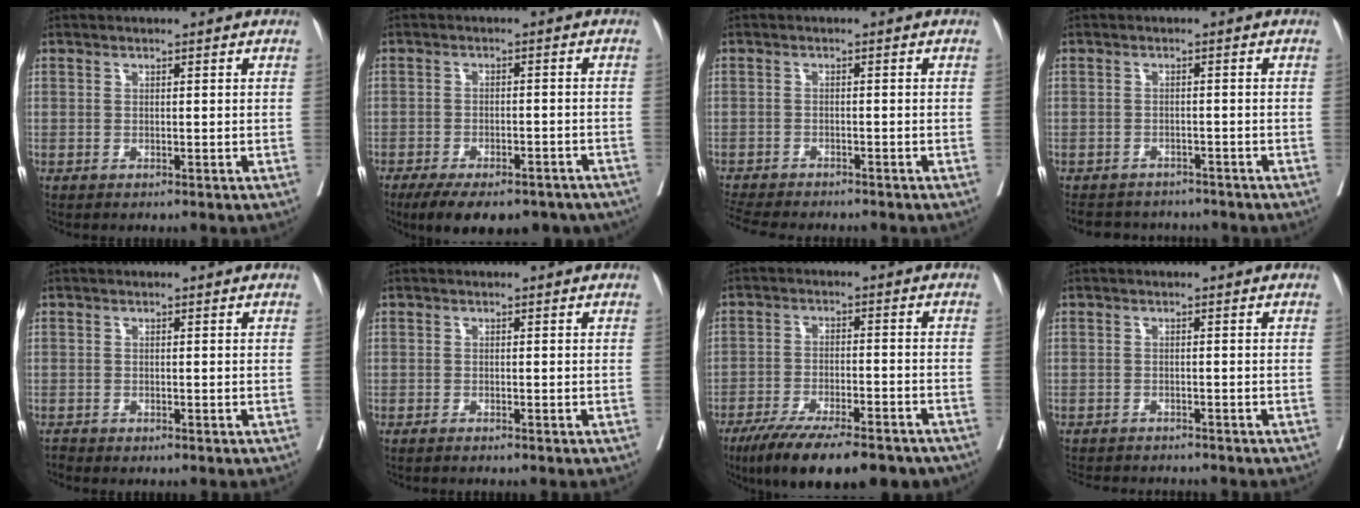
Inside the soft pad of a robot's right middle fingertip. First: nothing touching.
{"total": 15.7, "force": [-12.0, 6.2, 8.1], "torque": [-0.119, -0.005, -0.154]}
{"total": 9.7, "force": [-8.7, 1.8, 3.9], "torque": [-0.065, -0.013, -0.130]}
{"total": 7.5, "force": [-6.9, 2.7, 1.0], "torque": [-0.012, 0.004, -0.090]}
{"total": 0.5, "force": [-0.5, 0.0, -0.1], "torque": [-0.006, -0.006, -0.013]}
{"total": 1.4, "force": [-1.2, -0.2, 0.7], "torque": [-0.012, -0.001, -0.017]}
{"total": 17.6, "force": [-13.8, 4.2, 10.1], "torque": [-0.138, -0.012, -0.205]}
{"total": 7.8, "force": [-7.3, 1.4, 2.2], "torque": [-0.030, -0.007, -0.100]}